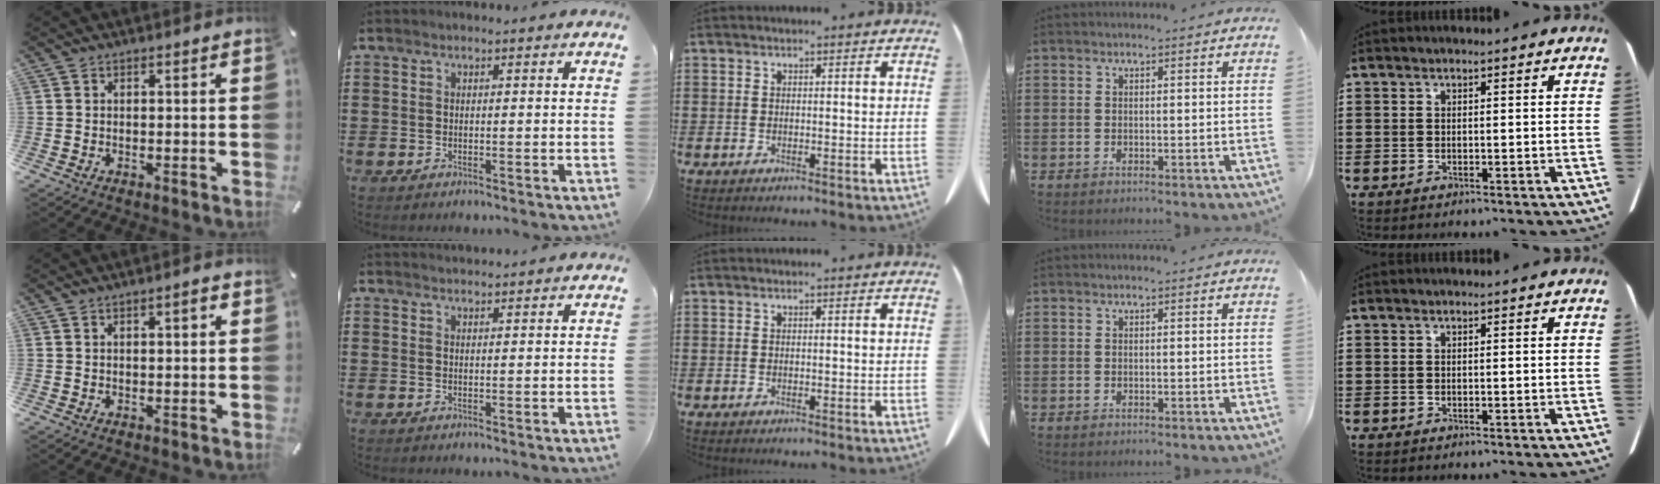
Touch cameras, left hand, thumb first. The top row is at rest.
{"thumb": {"total": 2.0, "force": [0.8, 0.6, 1.8], "torque": [-0.035, 0.004, 0.011]}, "index": {"total": 1.5, "force": [1.5, 0.0, -0.1], "torque": [-0.003, 0.002, 0.030]}}